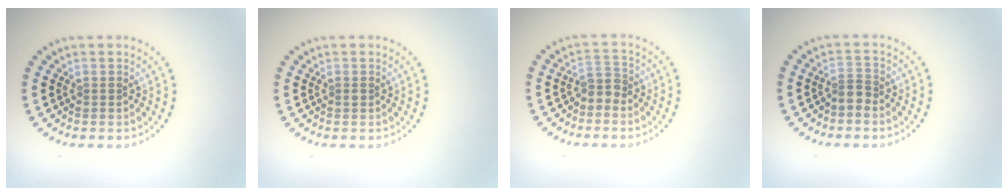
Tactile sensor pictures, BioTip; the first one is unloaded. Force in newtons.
{"total": 0.5, "press": 0.5, "slide": 0.0}
{"total": 1.8, "press": 1.4, "slide": 1.2}
{"total": 1.2, "press": 0.9, "slide": 0.8}